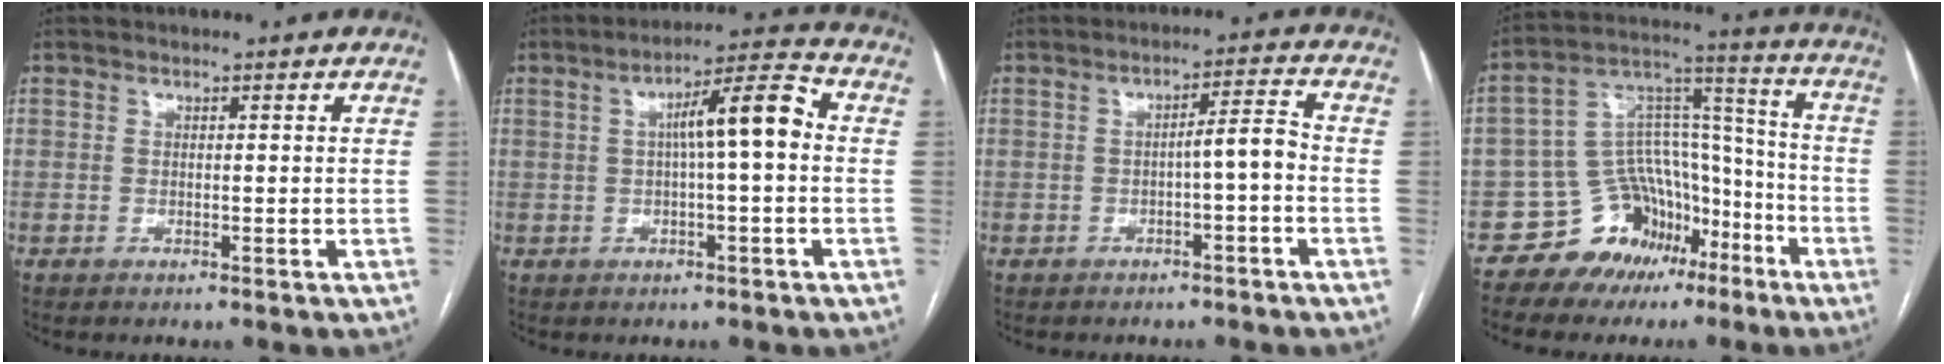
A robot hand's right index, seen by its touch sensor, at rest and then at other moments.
{"total": 8.7, "force": [0.7, 0.9, 8.6], "torque": [-0.137, 0.028, 0.010]}
{"total": 4.2, "force": [-1.0, 0.4, 4.0], "torque": [-0.057, 0.016, -0.013]}
{"total": 13.6, "force": [-8.1, 9.9, 4.7], "torque": [-0.073, 0.082, -0.125]}